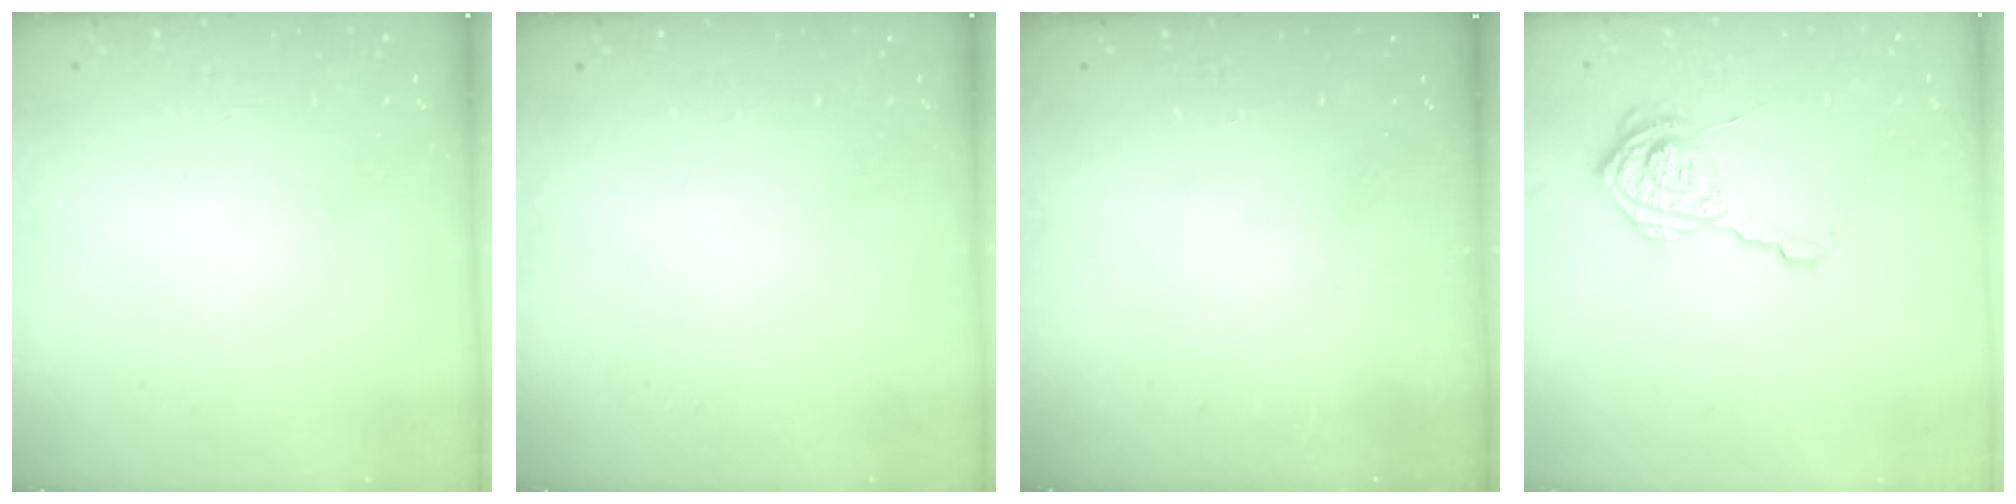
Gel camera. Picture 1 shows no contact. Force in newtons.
{"total": 0.0}
{"total": 2.3, "press": 2.2, "slide": 0.8}
{"total": 11.7, "press": 11.6, "slide": 0.7}